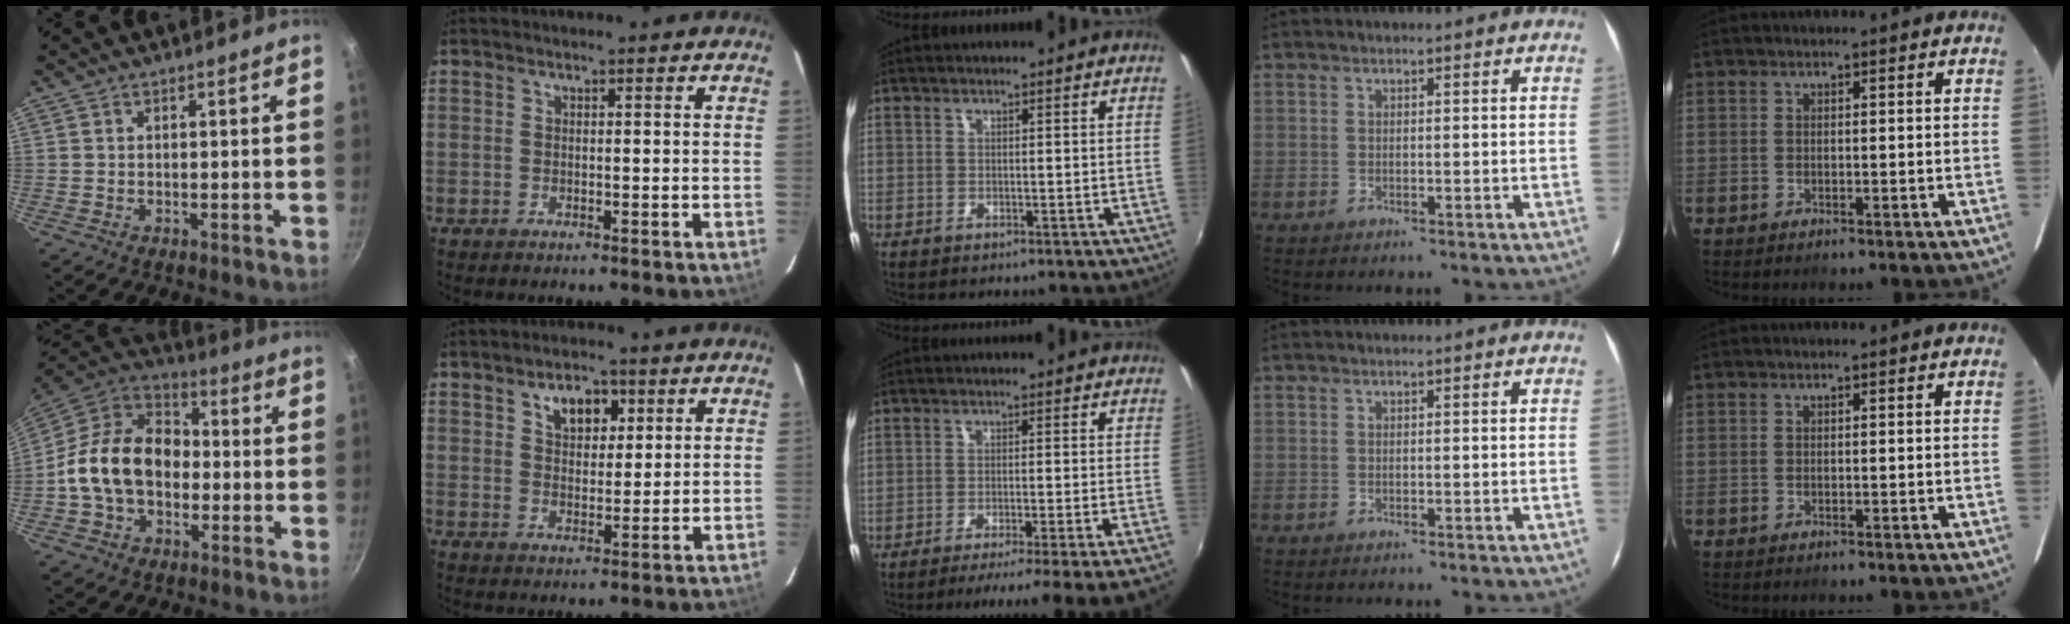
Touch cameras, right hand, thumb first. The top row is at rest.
{"thumb": {"total": 17.4, "force": [-1.7, 12.6, 11.9], "torque": [-0.171, 0.042, -0.046]}, "index": {"total": 6.1, "force": [3.0, 3.6, 3.9], "torque": [-0.060, 0.012, 0.052]}, "middle": {"total": 14.0, "force": [-12.3, -4.1, 5.1], "torque": [-0.078, -0.024, -0.173]}}